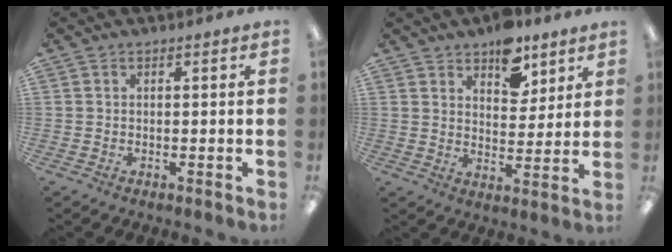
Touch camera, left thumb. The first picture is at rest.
{"total": 9.9, "force": [7.0, 5.5, 4.1], "torque": [-0.042, -0.040, 0.124]}